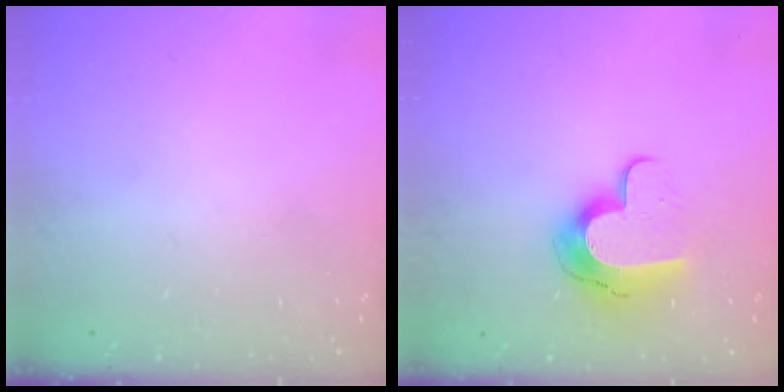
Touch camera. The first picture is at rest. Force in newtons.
{"total": 12.1, "press": 12.0, "slide": 0.9}